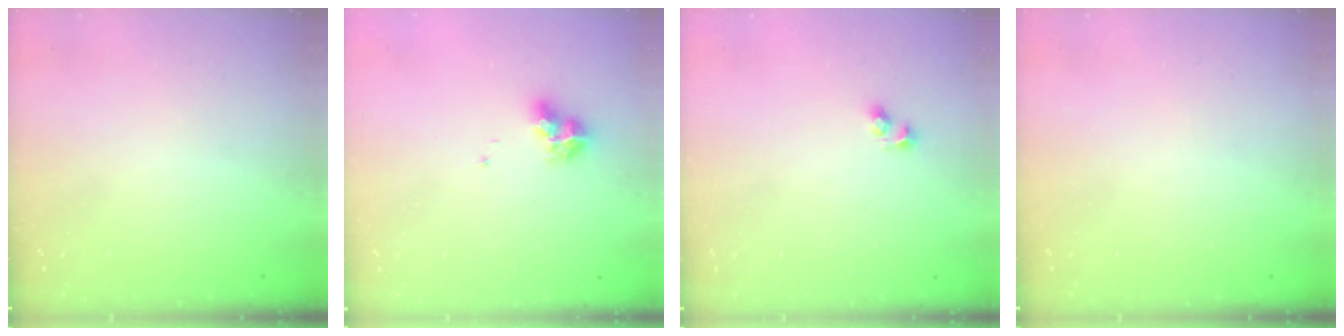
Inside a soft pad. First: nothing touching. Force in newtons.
{"total": 7.0, "press": 6.9, "slide": 1.0}
{"total": 2.7, "press": 2.5, "slide": 1.2}
{"total": 0.0}